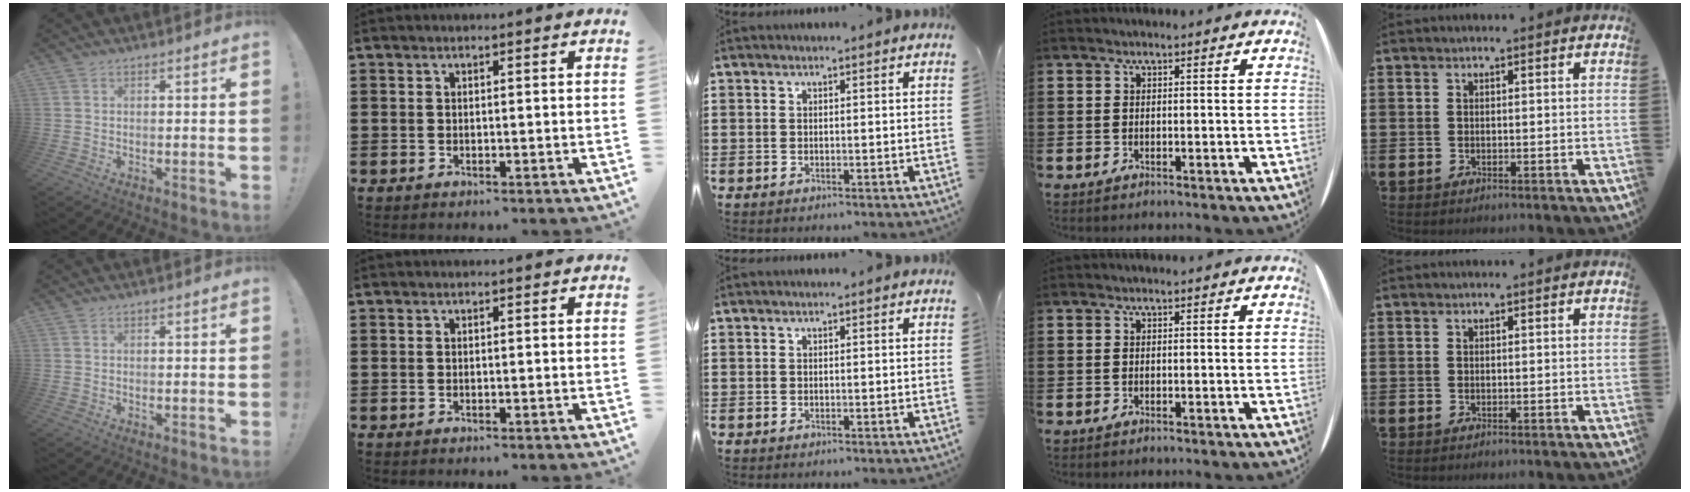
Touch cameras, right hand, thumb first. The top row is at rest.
{}